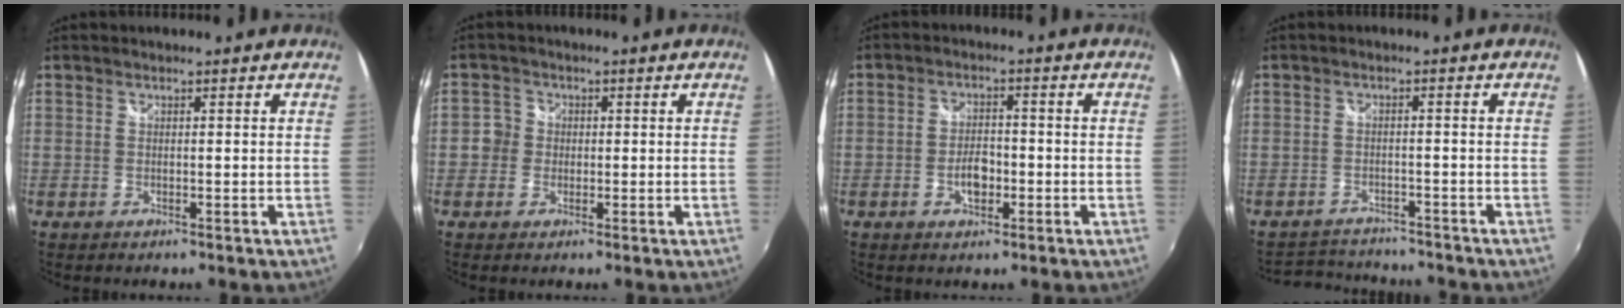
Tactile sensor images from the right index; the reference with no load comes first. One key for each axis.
{"total": 3.1, "fx": -0.9, "fy": 2.9, "fz": 0.5, "tx": -0.001, "ty": 0.011, "tz": -0.019}
{"total": 4.5, "fx": -1.6, "fy": 2.5, "fz": 3.3, "tx": -0.065, "ty": 0.003, "tz": -0.026}
{"total": 7.3, "fx": -7.0, "fy": 2.0, "fz": 1.2, "tx": -0.040, "ty": 0.005, "tz": -0.107}